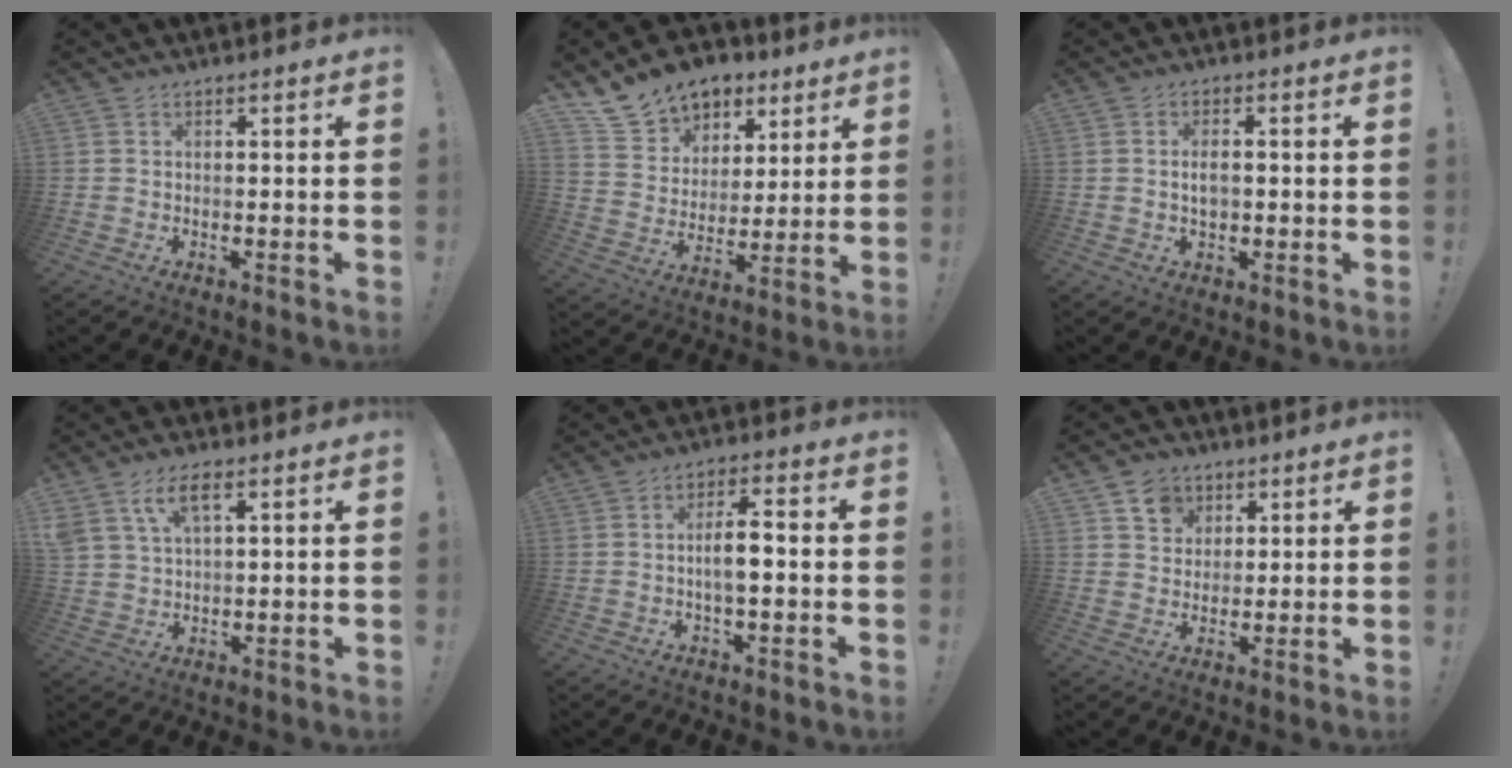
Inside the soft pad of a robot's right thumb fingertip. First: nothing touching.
{"total": 13.9, "force": [9.7, 9.3, 3.5], "torque": [-0.061, -0.067, 0.188]}
{"total": 3.5, "force": [-0.4, 1.9, 2.9], "torque": [-0.046, 0.004, -0.008]}
{"total": 7.9, "force": [4.1, 3.7, 5.6], "torque": [-0.117, -0.003, 0.078]}
{"total": 6.6, "force": [-0.9, 2.1, 6.2], "torque": [-0.108, 0.007, -0.022]}
{"total": 7.1, "force": [3.7, 5.9, 1.6], "torque": [-0.018, -0.020, 0.071]}